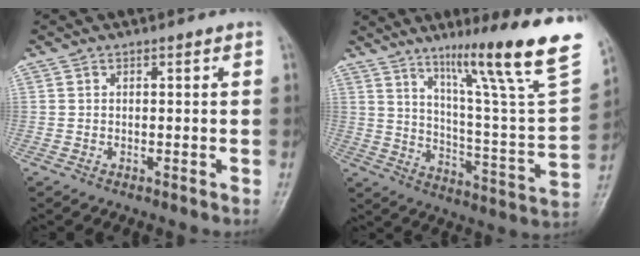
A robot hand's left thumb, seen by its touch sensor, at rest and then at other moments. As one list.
[{"total": 25.1, "force": [15.6, 2.2, 19.5], "torque": [-0.273, -0.063, 0.240]}]